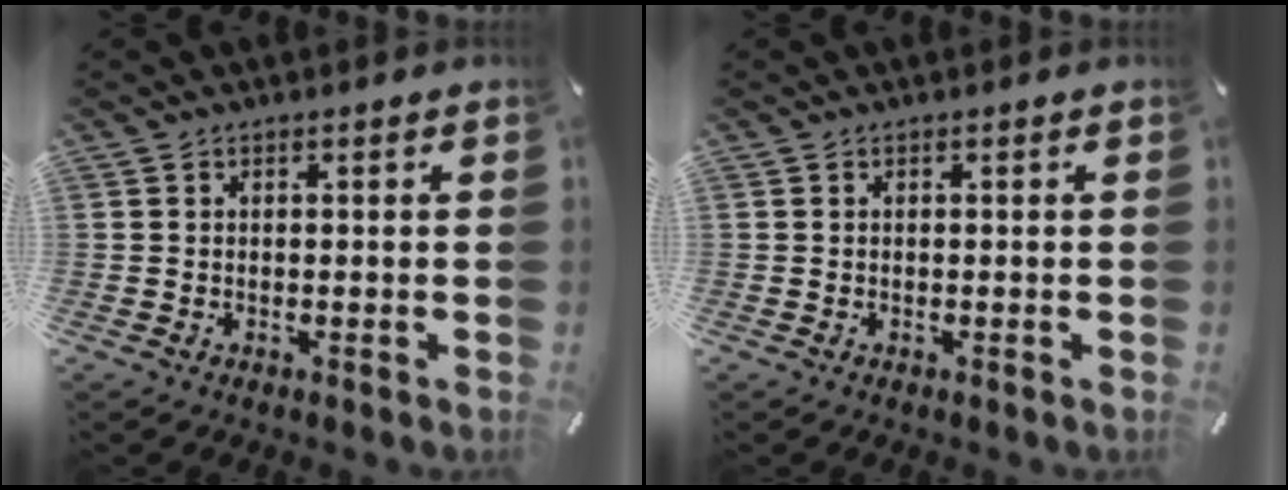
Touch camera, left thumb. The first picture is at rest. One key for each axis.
{"total": 0.0}